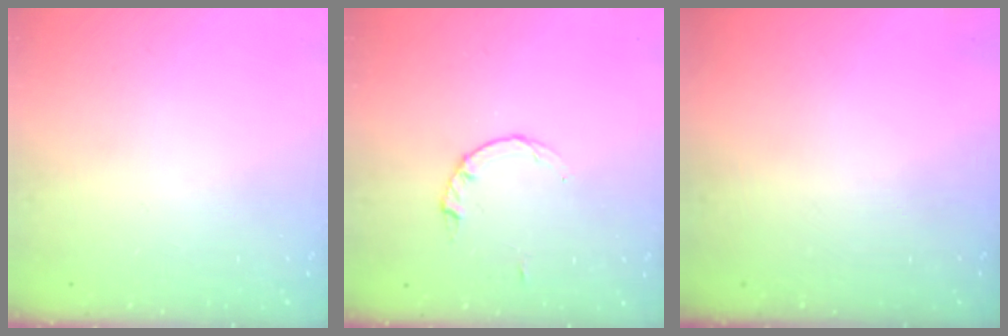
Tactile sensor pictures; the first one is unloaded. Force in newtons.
{"total": 2.2, "press": 2.1, "slide": 0.3}
{"total": 0.0}